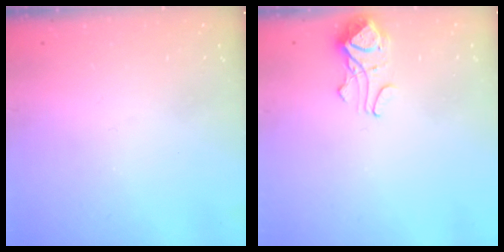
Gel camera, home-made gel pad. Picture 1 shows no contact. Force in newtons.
{"total": 2.9, "press": 2.9, "slide": 0.4}